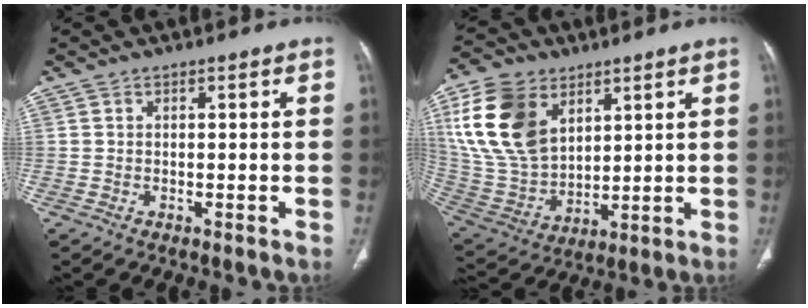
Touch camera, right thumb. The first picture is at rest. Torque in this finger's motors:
{"motor_torque": [-1.03, 2.53, 1.70, 1.07, 0.20]}